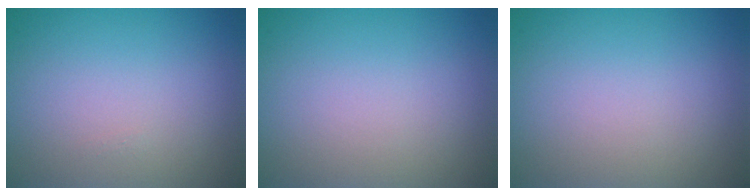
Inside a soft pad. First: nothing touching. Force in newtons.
{"total": 0.0}
{"total": 0.0}